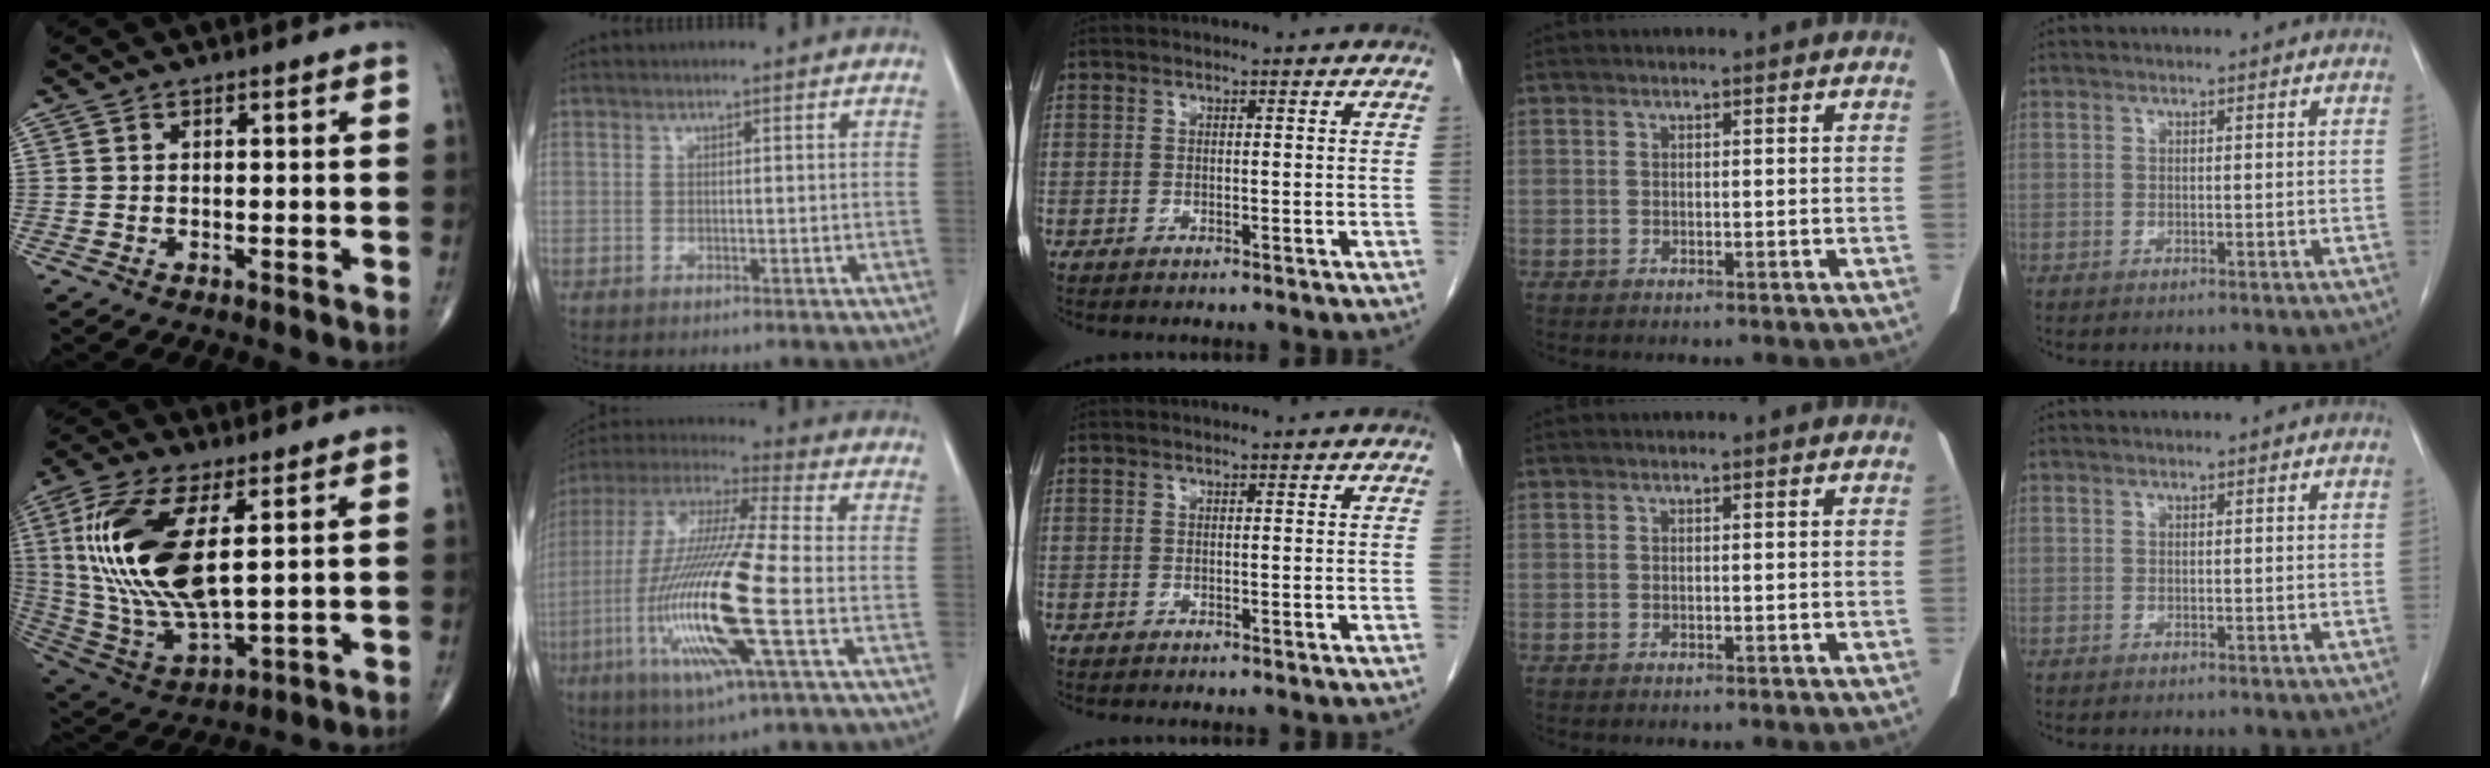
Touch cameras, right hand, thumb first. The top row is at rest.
{"thumb": {"total": 22.0, "force": [4.8, 9.4, 19.3], "torque": [-0.411, -0.027, 0.097]}, "index": {"total": 19.9, "force": [-5.1, 1.0, 19.2], "torque": [-0.411, -0.022, -0.102]}}